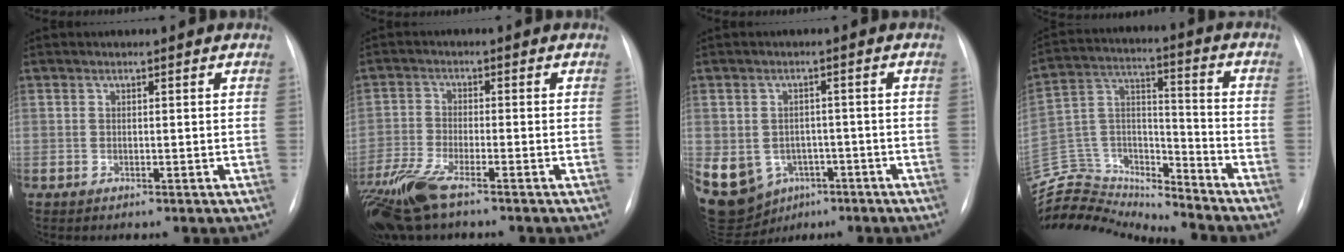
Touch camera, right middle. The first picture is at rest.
{"total": 9.4, "force": [-6.6, 2.0, 6.4], "torque": [-0.141, -0.017, -0.128]}
{"total": 22.9, "force": [-8.8, 18.8, 9.8], "torque": [-0.313, -0.001, -0.111]}
{"total": 19.0, "force": [-18.7, 2.7, 2.3], "torque": [-0.051, 0.059, -0.317]}